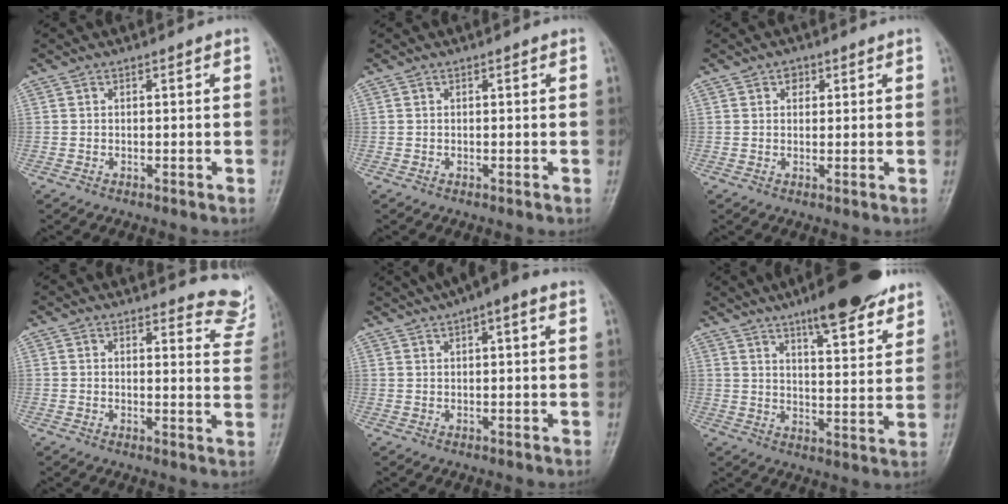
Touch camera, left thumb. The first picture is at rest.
{"total": 0.0}
{"total": 2.0, "force": [1.0, 1.5, 0.9], "torque": [0.001, -0.002, 0.010]}
{"total": 8.6, "force": [8.3, 2.2, 0.7], "torque": [0.034, -0.069, 0.063]}
{"total": 8.1, "force": [4.7, 2.0, 6.2], "torque": [-0.094, 0.027, 0.068]}
{"total": 15.1, "force": [10.3, 3.8, 10.2], "torque": [-0.117, -0.053, 0.154]}